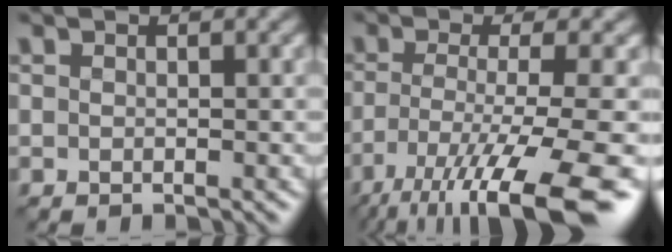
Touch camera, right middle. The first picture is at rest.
{"total": 12.7, "force": [-7.8, 2.6, 9.7], "torque": [-0.172, -0.015, -0.128]}